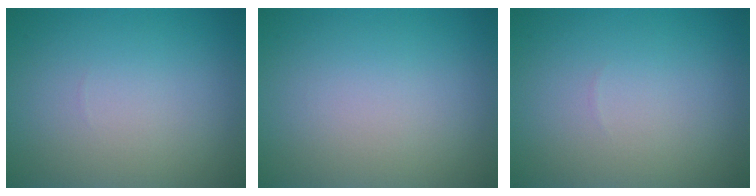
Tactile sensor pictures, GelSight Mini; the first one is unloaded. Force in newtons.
{"total": 0.0}
{"total": 0.0}